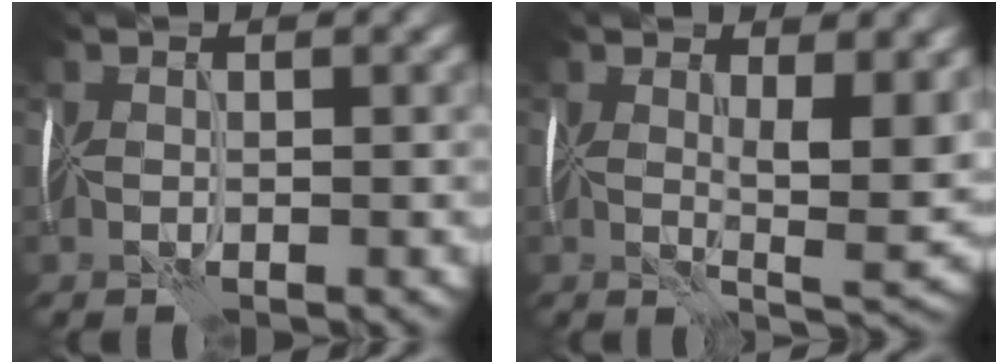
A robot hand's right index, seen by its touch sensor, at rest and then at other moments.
{"total": 5.4, "force": [1.5, 1.7, 4.9], "torque": [-0.075, -0.011, 0.029]}